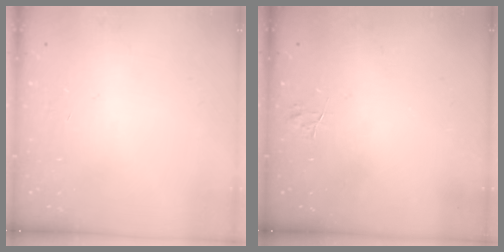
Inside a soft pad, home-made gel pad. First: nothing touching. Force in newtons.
{"total": 4.6, "press": 4.6, "slide": 0.4}